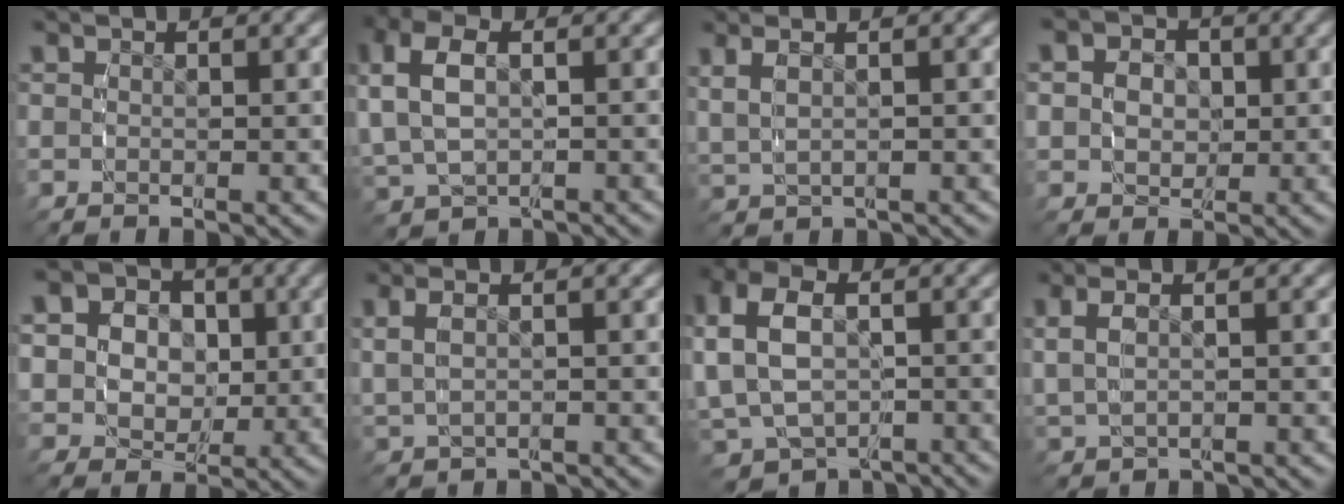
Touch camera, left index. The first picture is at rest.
{"total": 5.7, "force": [0.7, 4.0, 4.0], "torque": [-0.100, -0.006, 0.023]}
{"total": 3.6, "force": [1.2, 2.0, 2.7], "torque": [-0.054, 0.011, 0.024]}
{"total": 4.2, "force": [0.5, 3.7, 2.0], "torque": [-0.043, -0.017, 0.016]}
{"total": 10.6, "force": [0.5, 9.3, 4.9], "torque": [-0.116, -0.031, 0.007]}
{"total": 2.8, "force": [0.6, 1.6, 2.2], "torque": [-0.051, 0.003, 0.019]}
{"total": 8.9, "force": [-2.0, 6.9, 5.2], "torque": [-0.120, -0.036, -0.015]}
{"total": 3.4, "force": [0.8, 2.1, 2.6], "torque": [-0.055, 0.004, 0.021]}